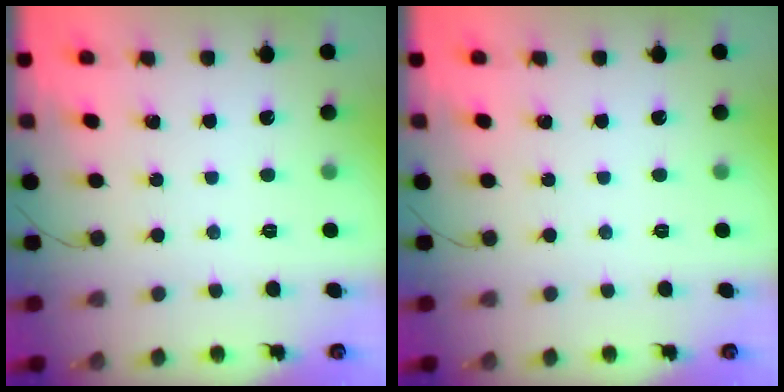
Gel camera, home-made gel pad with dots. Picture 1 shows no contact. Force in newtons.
{"total": 0.0}